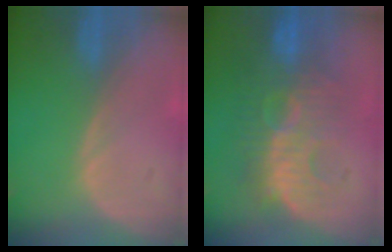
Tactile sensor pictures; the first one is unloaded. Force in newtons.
{"total": 9.7, "press": 9.4, "slide": 2.5}